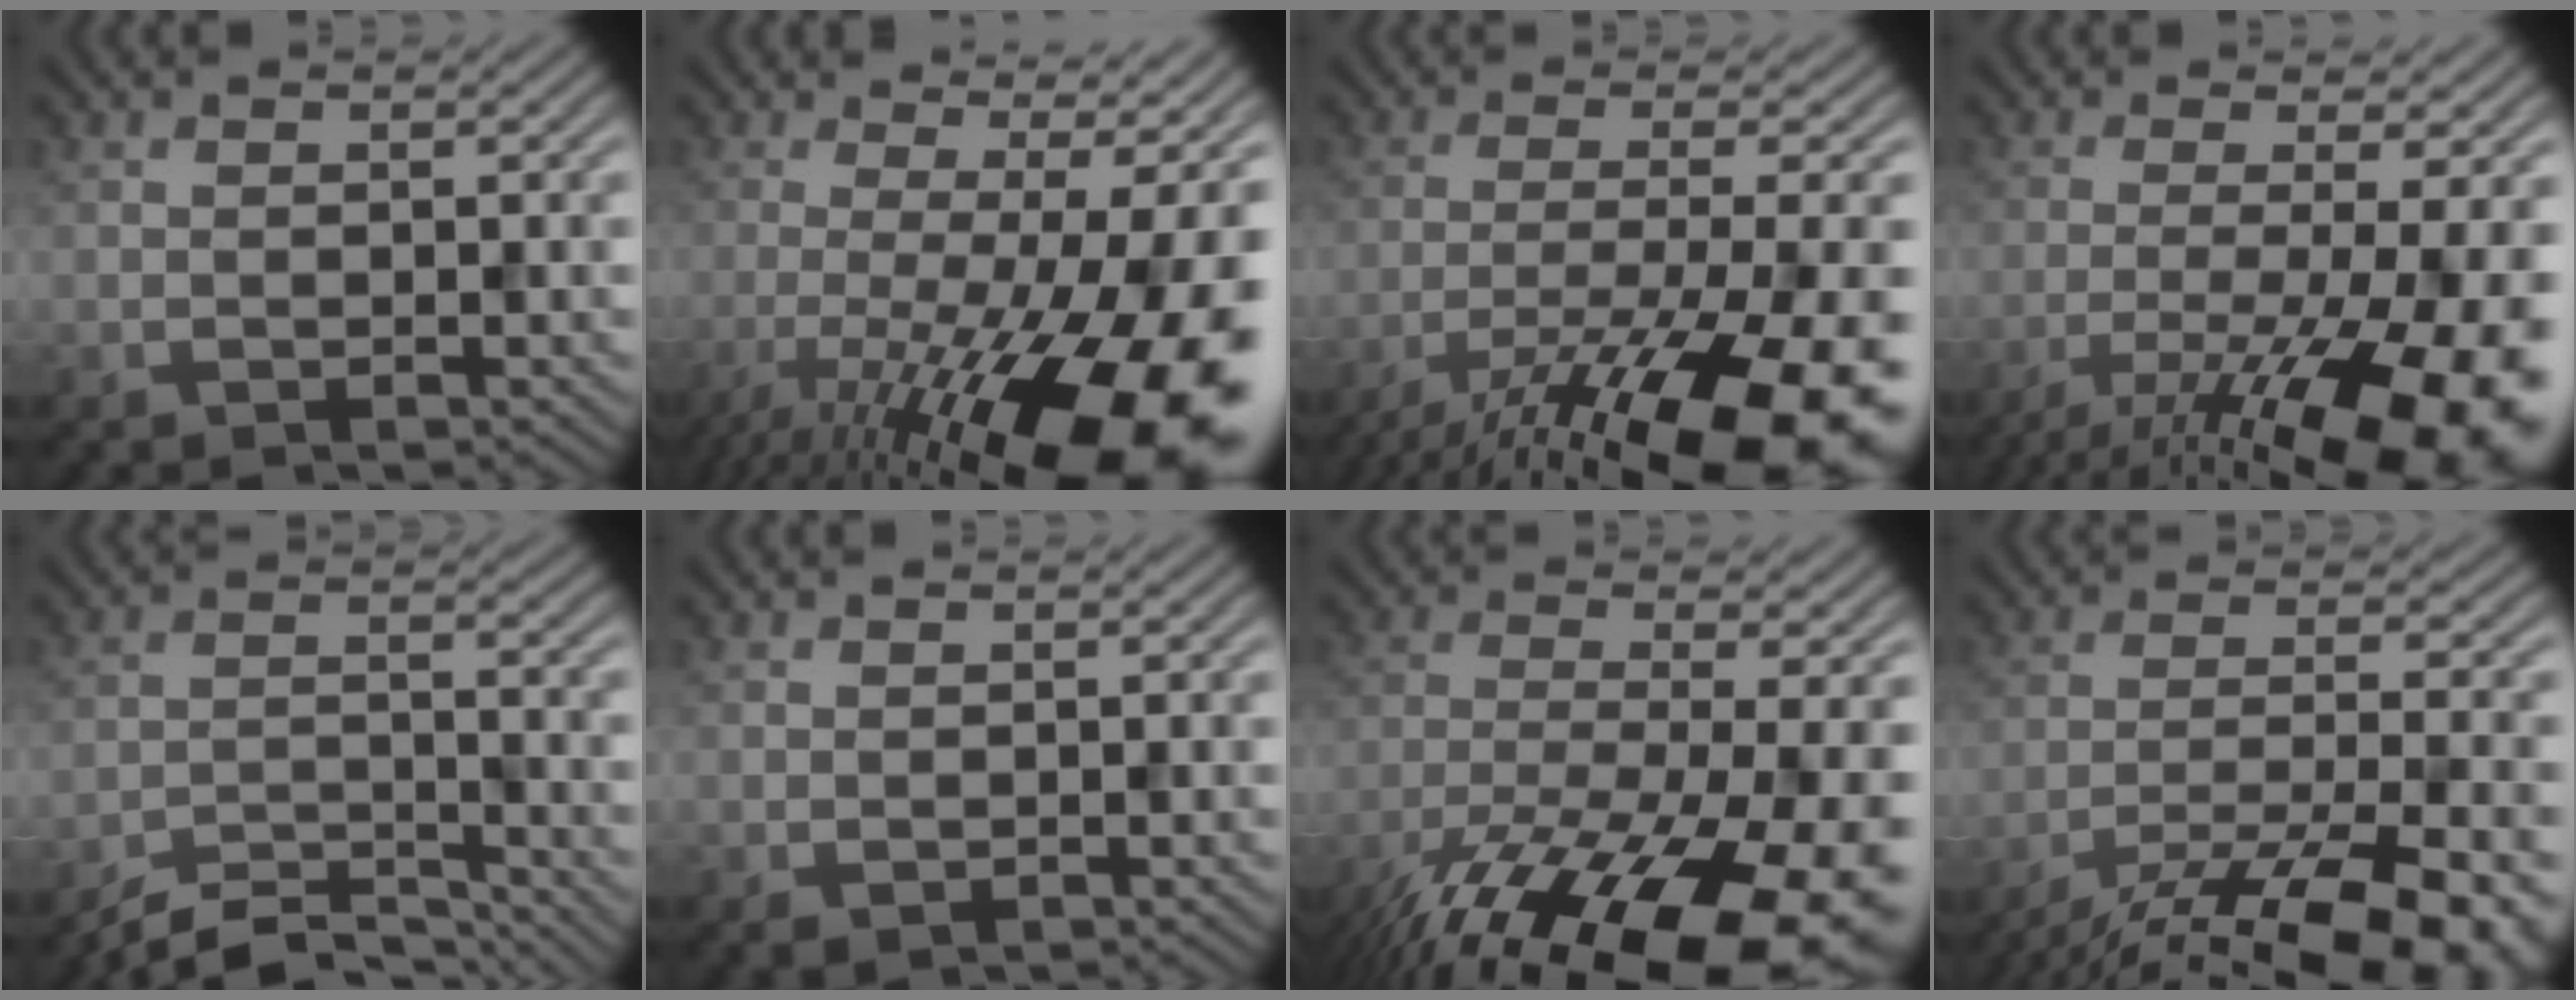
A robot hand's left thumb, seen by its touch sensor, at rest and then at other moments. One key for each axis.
{"total": 19.6, "fx": -6.4, "fy": 5.6, "fz": 17.7, "tx": -0.255, "ty": -0.019, "tz": -0.094}
{"total": 17.4, "fx": -11.1, "fy": 3.8, "fz": 12.8, "tx": -0.211, "ty": -0.030, "tz": -0.172}
{"total": 15.6, "fx": -7.9, "fy": 3.7, "fz": 12.9, "tx": -0.191, "ty": -0.018, "tz": -0.115}
{"total": 6.2, "fx": -5.7, "fy": 1.0, "fz": 2.1, "tx": -0.044, "ty": -0.007, "tz": -0.105}
{"total": 0.6, "fx": 0.1, "fy": 0.5, "fz": 0.3, "tx": -0.008, "ty": -0.003, "tz": 0.006}
{"total": 18.3, "fx": -11.7, "fy": 5.2, "fz": 13.2, "tx": -0.255, "ty": -0.053, "tz": -0.178}
{"total": 17.2, "fx": -13.8, "fy": 3.9, "fz": 9.5, "tx": -0.146, "ty": -0.025, "tz": -0.199}